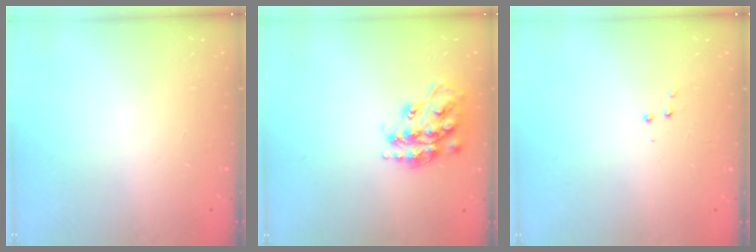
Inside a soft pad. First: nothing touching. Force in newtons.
{"total": 16.3, "press": 16.3, "slide": 0.8}
{"total": 3.6, "press": 3.5, "slide": 0.7}